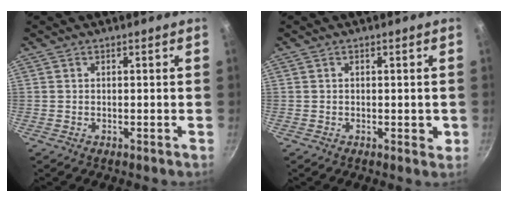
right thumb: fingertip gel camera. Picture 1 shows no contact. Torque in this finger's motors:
{"motor_torque": [1.33, 0.91, 0.85, -0.52, 0.23]}